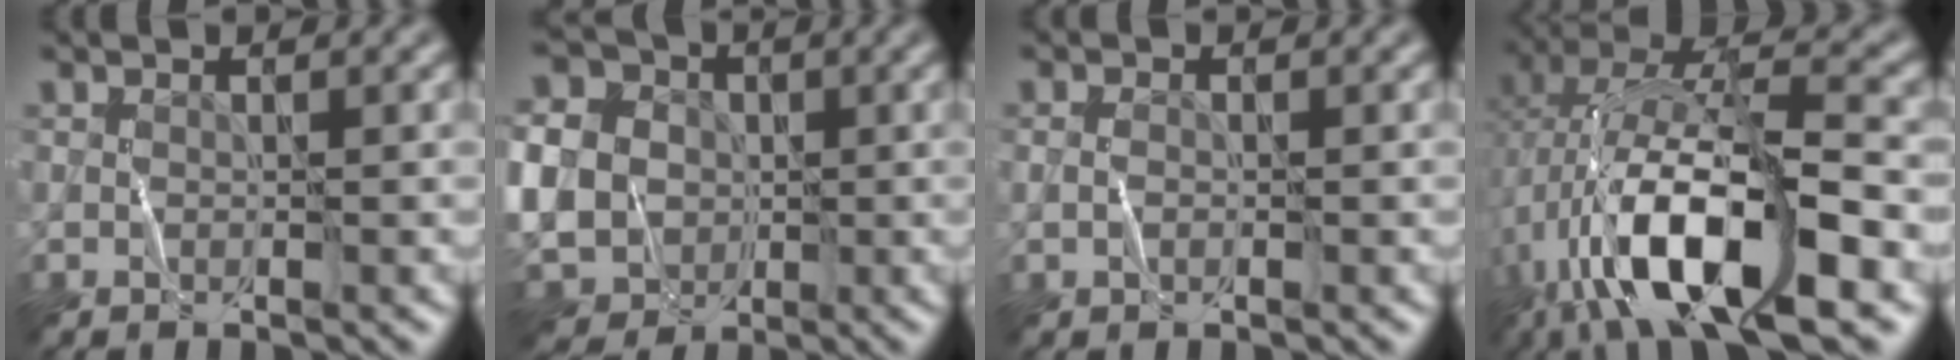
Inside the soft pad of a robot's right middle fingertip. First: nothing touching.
{"total": 13.0, "force": [-0.8, 11.1, 6.7], "torque": [-0.162, -0.002, -0.047]}
{"total": 0.9, "force": [-0.2, 0.6, 0.7], "torque": [-0.017, 0.002, -0.008]}
{"total": 14.0, "force": [-4.9, 4.6, 12.3], "torque": [-0.228, 0.016, -0.087]}